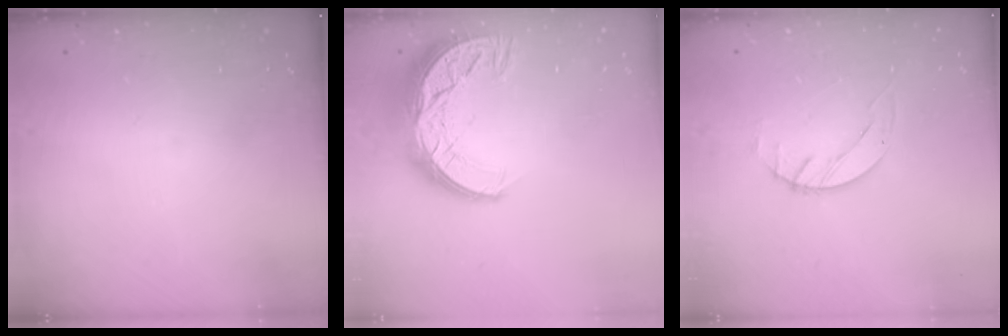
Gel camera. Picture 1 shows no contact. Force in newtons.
{"total": 16.4, "press": 16.4, "slide": 0.9}
{"total": 1.4, "press": 1.4, "slide": 0.2}